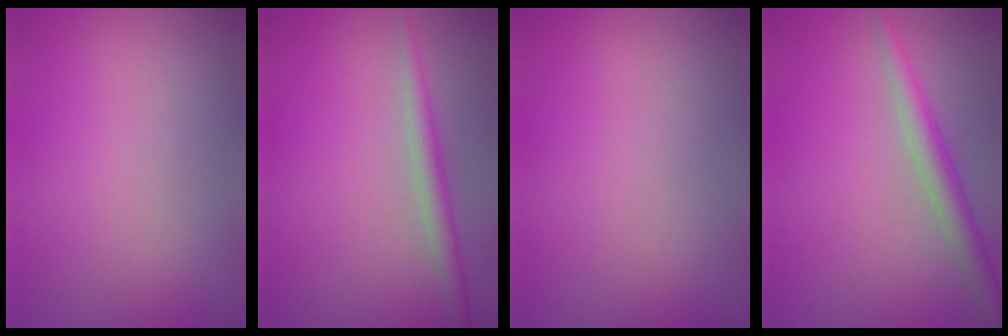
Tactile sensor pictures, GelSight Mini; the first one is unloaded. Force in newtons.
{"total": 2.1, "press": 2.1, "slide": 0.0}
{"total": 0.0}
{"total": 2.8, "press": 2.8, "slide": 0.1}